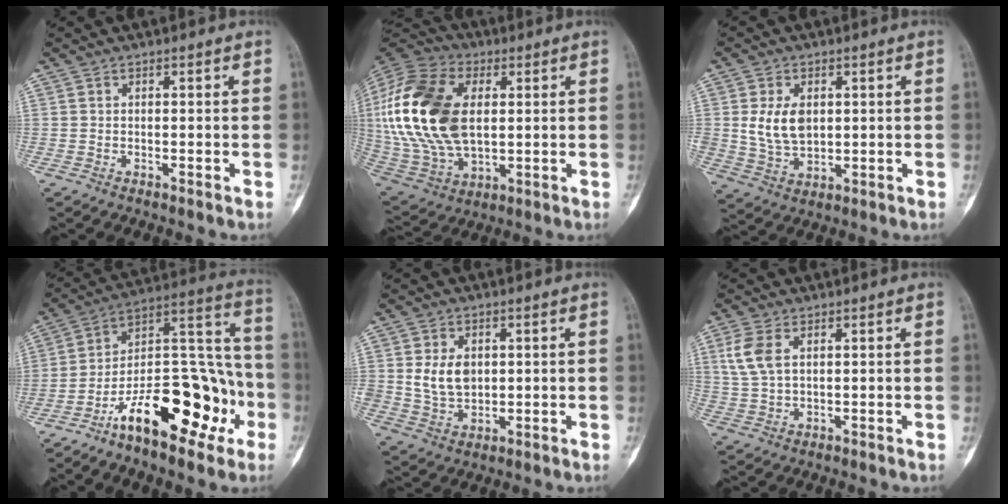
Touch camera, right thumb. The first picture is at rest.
{"total": 25.4, "force": [3.4, 15.4, 20.0], "torque": [-0.423, -0.011, 0.061]}
{"total": 8.1, "force": [1.3, 5.4, 5.9], "torque": [-0.097, -0.009, 0.037]}
{"total": 23.2, "force": [-10.6, 10.1, 17.9], "torque": [-0.261, 0.097, -0.168]}
{"total": 7.2, "force": [1.2, 5.3, 4.8], "torque": [-0.068, -0.008, 0.033]}
{"total": 6.1, "force": [2.1, 3.4, 4.6], "torque": [-0.111, 0.001, 0.047]}